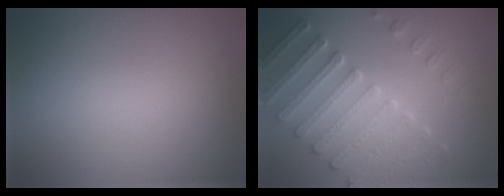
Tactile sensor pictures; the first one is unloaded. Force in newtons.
{"total": 7.2, "press": 5.4, "slide": 4.7}